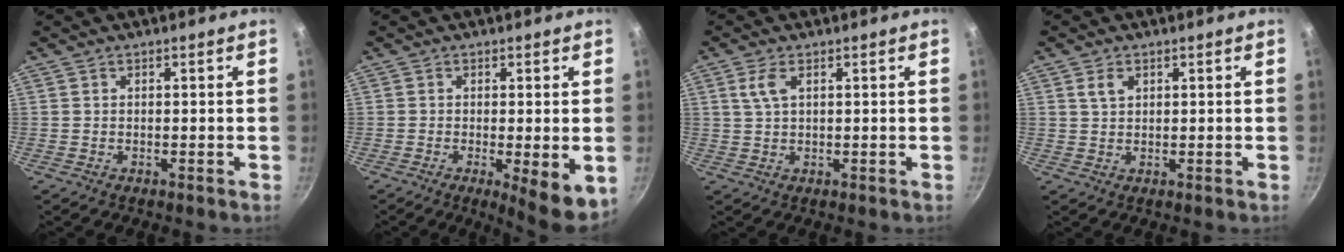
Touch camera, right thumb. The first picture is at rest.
{"total": 7.8, "force": [-2.3, 1.9, 7.2], "torque": [-0.104, -0.021, -0.034]}
{"total": 3.3, "force": [1.3, 1.5, 2.7], "torque": [-0.066, 0.006, 0.029]}
{"total": 2.5, "force": [1.2, 1.5, 1.6], "torque": [-0.026, -0.003, 0.027]}